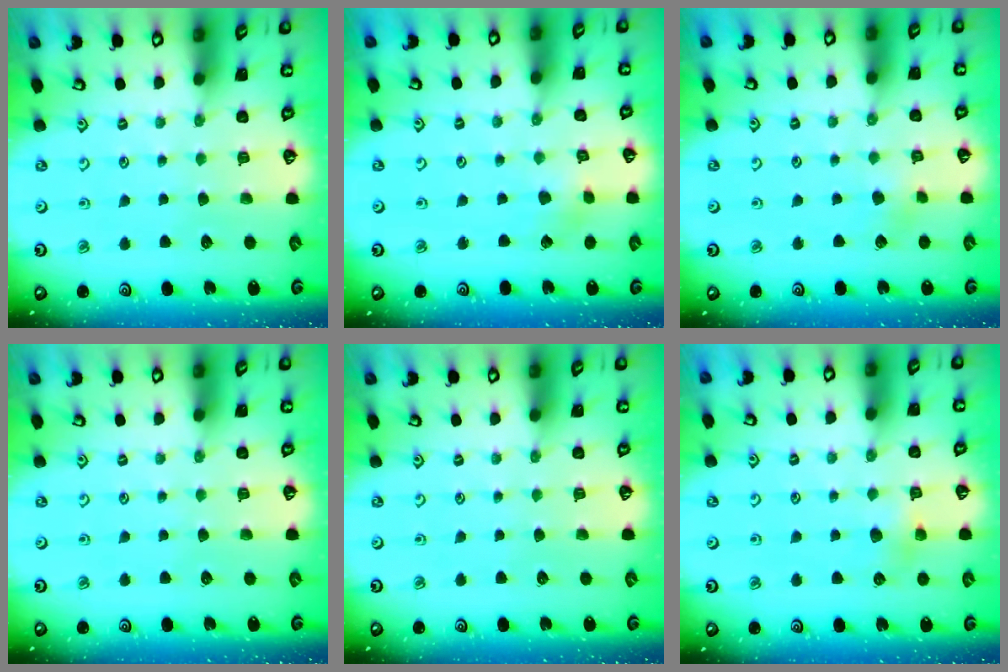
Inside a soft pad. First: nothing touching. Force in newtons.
{"total": 2.1, "press": 2.1, "slide": 0.1}
{"total": 2.9, "press": 2.9, "slide": 0.2}
{"total": 0.0}
{"total": 0.0}
{"total": 5.0, "press": 4.9, "slide": 1.0}